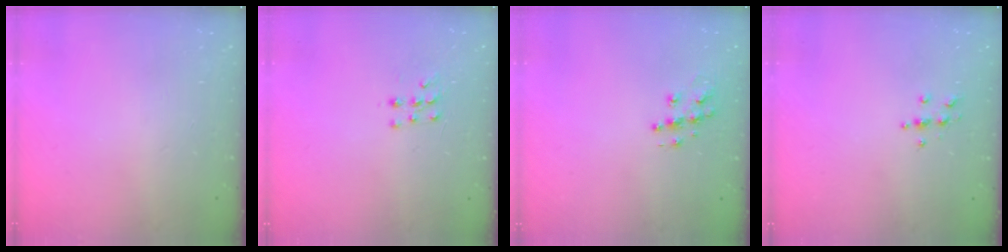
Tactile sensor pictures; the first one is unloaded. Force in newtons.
{"total": 6.9, "press": 6.8, "slide": 1.4}
{"total": 8.9, "press": 8.9, "slide": 0.5}
{"total": 3.9, "press": 3.9, "slide": 0.5}